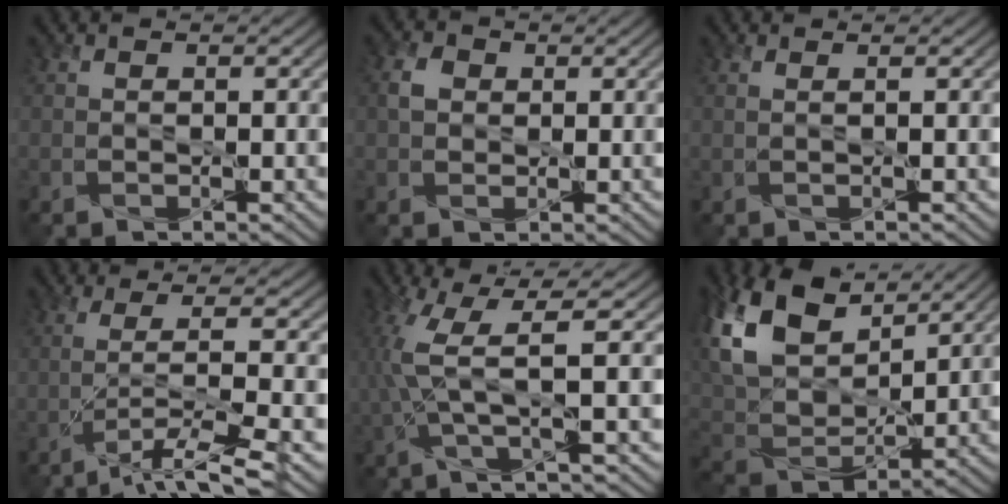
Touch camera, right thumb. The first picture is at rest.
{"total": 2.5, "force": [0.5, 2.1, 1.2], "torque": [-0.031, 0.003, 0.004]}
{"total": 0.6, "force": [0.3, 0.0, 0.5], "torque": [-0.009, 0.005, 0.000]}
{"total": 7.3, "force": [-2.9, 0.8, 6.7], "torque": [-0.107, 0.007, -0.062]}
{"total": 6.7, "force": [1.2, 1.3, 6.5], "torque": [-0.138, 0.008, 0.018]}
{"total": 14.8, "force": [8.3, 8.2, 9.1], "torque": [-0.238, 0.035, 0.152]}